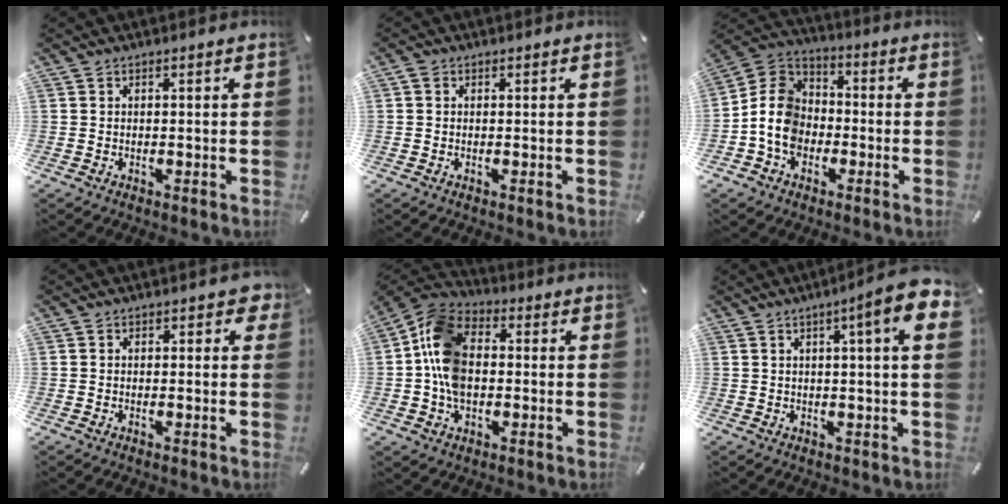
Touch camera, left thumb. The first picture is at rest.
{"total": 1.0, "force": [0.2, 0.9, 0.4], "torque": [-0.007, 0.006, 0.002]}
{"total": 10.7, "force": [-3.0, 9.0, 5.0], "torque": [-0.132, 0.026, -0.057]}
{"total": 2.1, "force": [0.6, 1.3, 1.5], "torque": [-0.016, 0.001, 0.005]}
{"total": 12.3, "force": [-1.0, 9.1, 8.3], "torque": [-0.191, 0.018, -0.018]}
{"total": 10.1, "force": [4.2, 1.2, 9.2], "torque": [-0.135, -0.019, 0.062]}